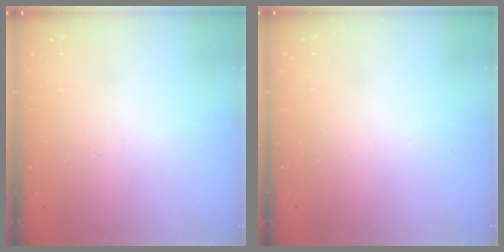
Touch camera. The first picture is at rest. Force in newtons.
{"total": 0.0}